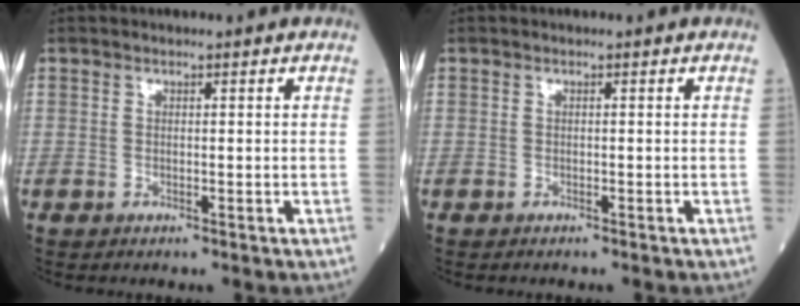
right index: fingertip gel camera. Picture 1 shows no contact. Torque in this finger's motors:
{"motor_torque": [-0.08, -0.03, -0.06, -0.01]}